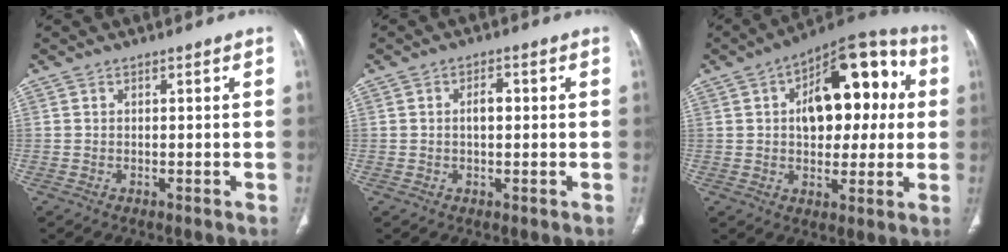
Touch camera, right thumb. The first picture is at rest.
{"total": 2.9, "force": [0.2, 1.6, 2.4], "torque": [-0.032, 0.010, 0.002]}
{"total": 20.0, "force": [3.8, 11.1, 16.2], "torque": [-0.175, 0.031, 0.050]}